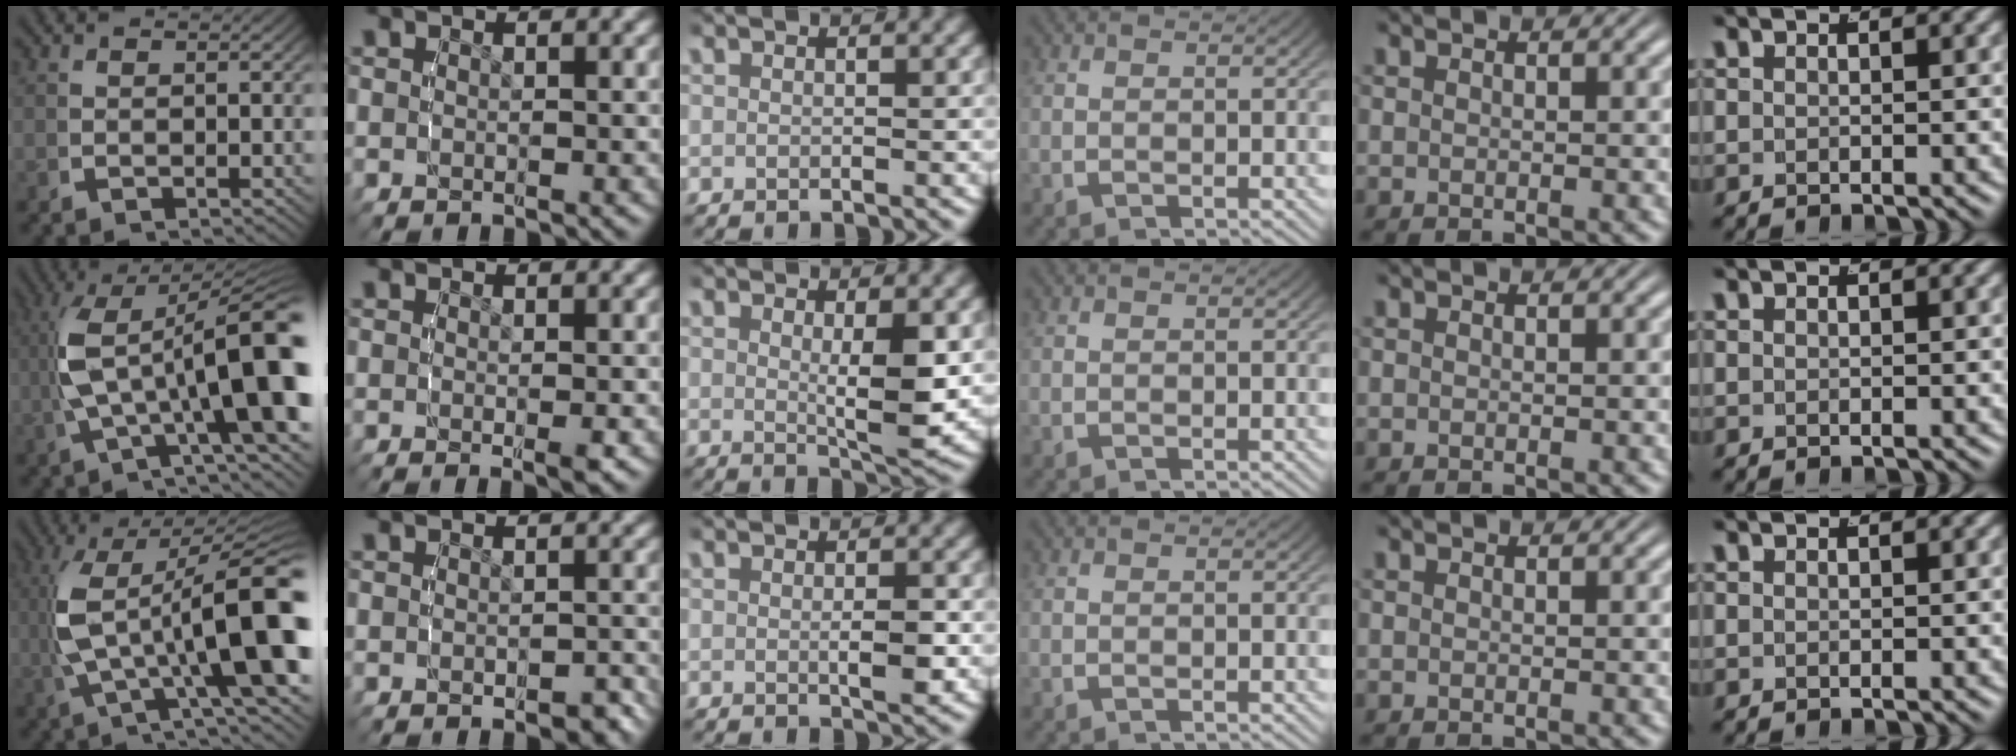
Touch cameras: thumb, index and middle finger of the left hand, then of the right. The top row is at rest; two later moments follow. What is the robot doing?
{"motion": "lift_and_place", "object": "button"}